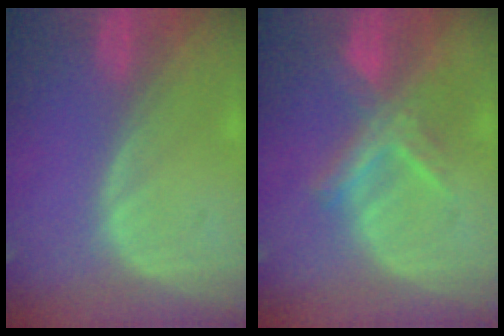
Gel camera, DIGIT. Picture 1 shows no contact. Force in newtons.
{"total": 6.7, "press": 6.1, "slide": 2.9}